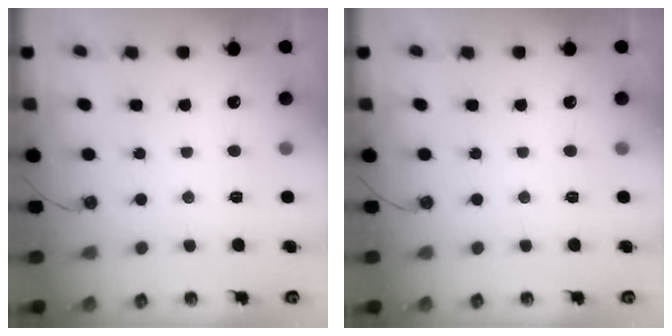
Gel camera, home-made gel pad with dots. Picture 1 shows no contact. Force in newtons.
{"total": 0.0}